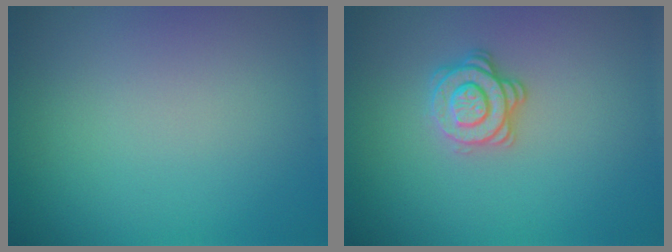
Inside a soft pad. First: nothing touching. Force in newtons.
{"total": 2.8, "press": 2.5, "slide": 1.2}